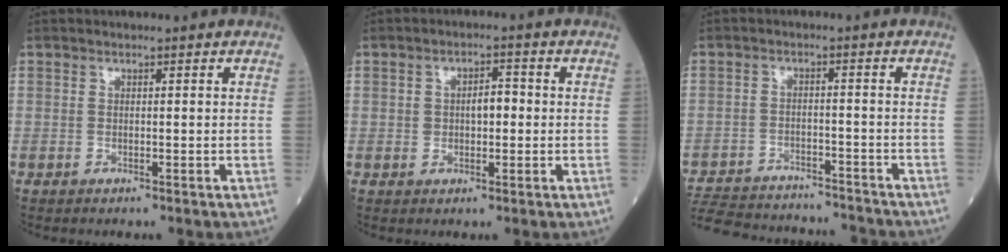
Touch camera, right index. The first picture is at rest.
{"total": 3.7, "force": [0.1, 1.9, 3.2], "torque": [-0.050, 0.010, 0.003]}
{"total": 17.5, "force": [-16.3, 4.0, 4.8], "torque": [-0.113, -0.002, -0.232]}